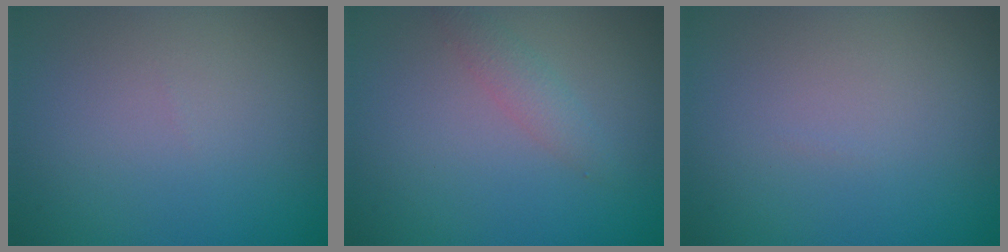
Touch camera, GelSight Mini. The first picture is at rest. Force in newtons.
{"total": 1.5, "press": 1.5, "slide": 0.0}
{"total": 0.0}